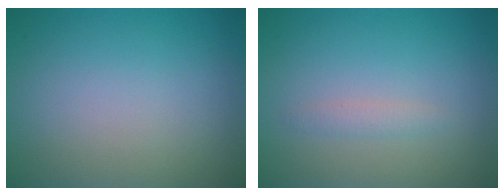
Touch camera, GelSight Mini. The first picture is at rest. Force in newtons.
{"total": 1.0, "press": 1.0, "slide": 0.0}